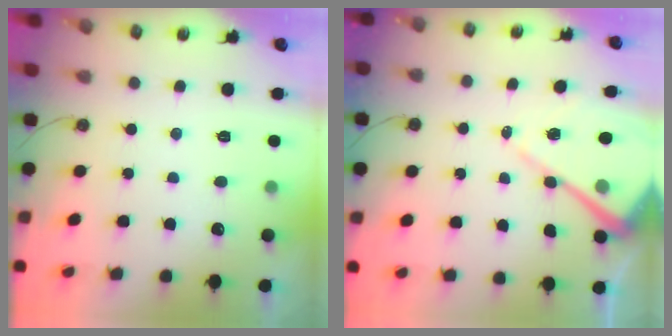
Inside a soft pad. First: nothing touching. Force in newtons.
{"total": 11.7, "press": 11.6, "slide": 1.1}